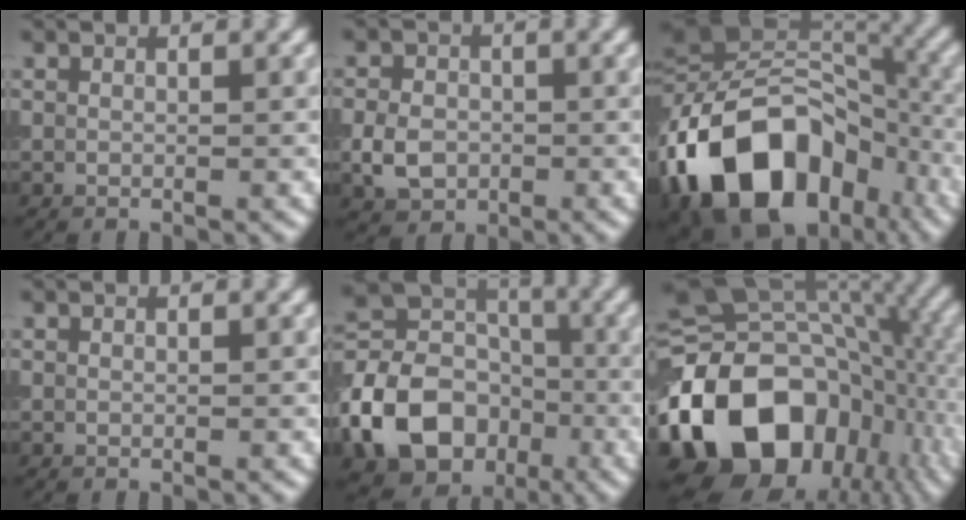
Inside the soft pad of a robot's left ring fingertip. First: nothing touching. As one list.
[{"total": 3.6, "force": [-1.0, 2.8, 2.0], "torque": [-0.040, -0.004, -0.022]}, {"total": 16.9, "force": [-7.0, 11.4, 10.4], "torque": [-0.179, 0.000, -0.130]}, {"total": 0.0}, {"total": 12.4, "force": [-4.4, 9.6, 6.5], "torque": [-0.145, -0.006, -0.089]}, {"total": 18.1, "force": [-6.2, 12.9, 11.1], "torque": [-0.198, -0.003, -0.108]}]